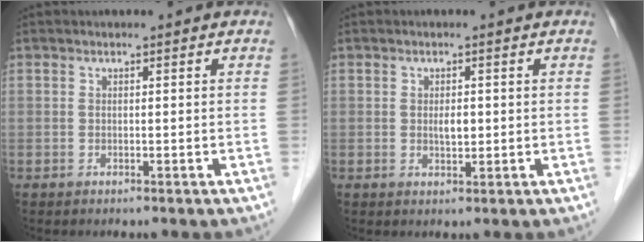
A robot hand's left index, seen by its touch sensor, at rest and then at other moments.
{"total": 1.9, "force": [0.1, 0.9, 1.6], "torque": [-0.023, -0.004, 0.003]}